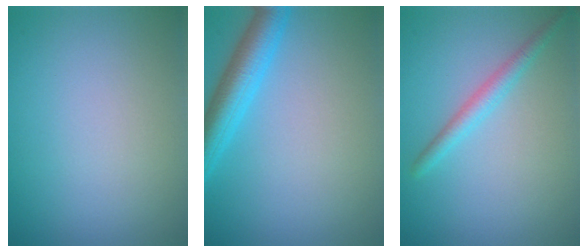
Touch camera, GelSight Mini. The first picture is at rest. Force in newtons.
{"total": 4.5, "press": 4.5, "slide": 0.4}
{"total": 1.9, "press": 1.9, "slide": 0.1}